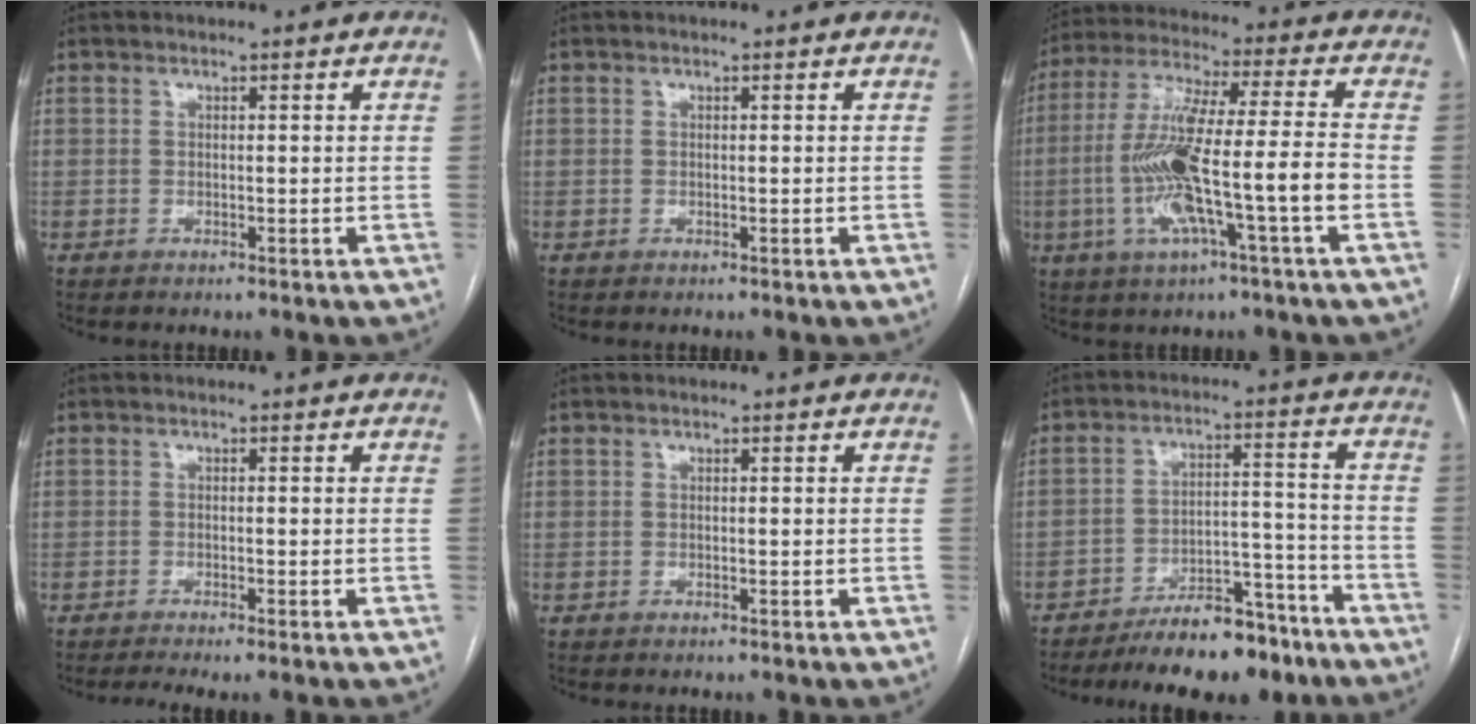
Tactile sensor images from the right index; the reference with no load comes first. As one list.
[{"total": 0.0}, {"total": 14.9, "force": [-3.7, 0.3, 14.4], "torque": [-0.287, 0.007, -0.068]}, {"total": 3.0, "force": [-2.2, -0.1, 2.1], "torque": [-0.030, -0.007, -0.035]}, {"total": 0.0}, {"total": 12.5, "force": [-10.1, 4.1, 6.2], "torque": [-0.079, 0.030, -0.158]}]